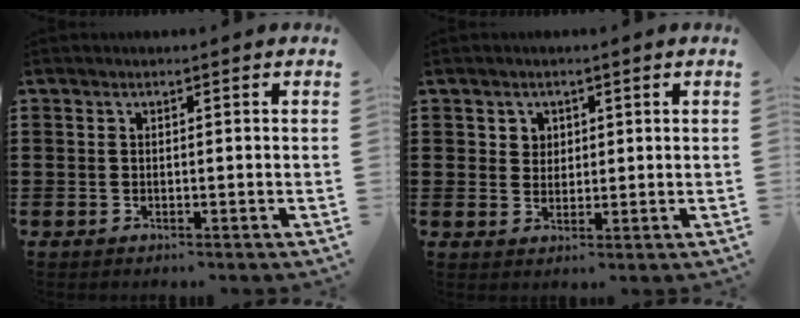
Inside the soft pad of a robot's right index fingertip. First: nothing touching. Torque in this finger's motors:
{"motor_torque": [0.01, 0.00, 0.04, 0.01]}